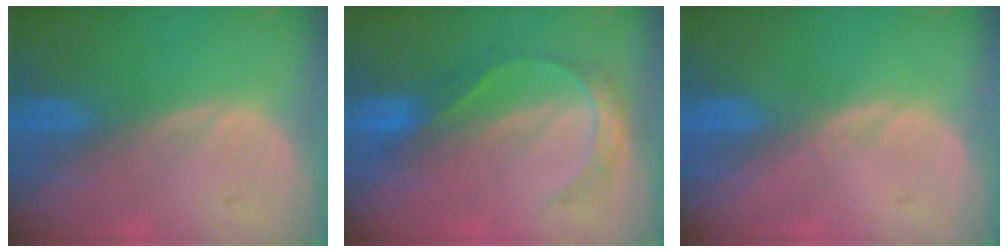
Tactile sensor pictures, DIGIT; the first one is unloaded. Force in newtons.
{"total": 4.4, "press": 4.4, "slide": 0.5}
{"total": 0.7, "press": 0.5, "slide": 0.4}